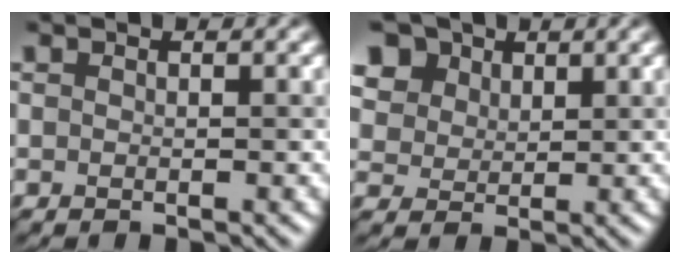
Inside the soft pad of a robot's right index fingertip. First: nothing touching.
{"total": 9.1, "force": [5.5, 6.2, 3.6], "torque": [-0.107, 0.019, 0.088]}